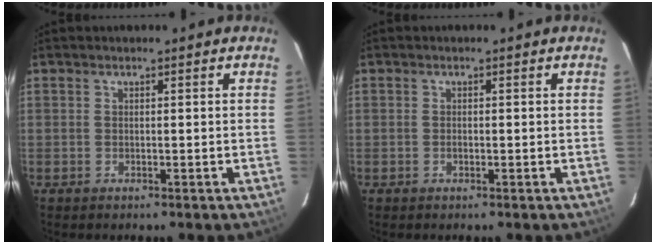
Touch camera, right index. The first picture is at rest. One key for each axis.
{"total": 0.5, "fx": -0.2, "fy": 0.3, "fz": 0.4, "tx": -0.005, "ty": 0.003, "tz": -0.004}